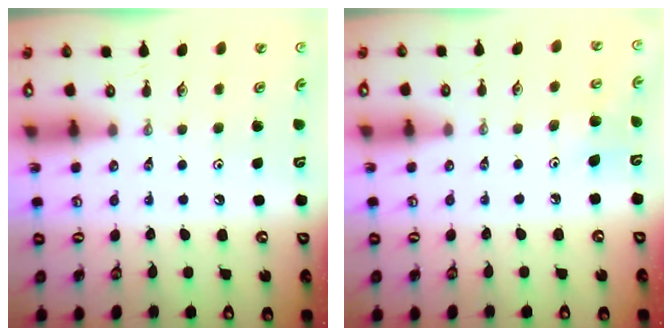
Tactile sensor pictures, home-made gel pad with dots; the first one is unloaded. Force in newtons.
{"total": 4.5, "press": 4.5, "slide": 0.3}